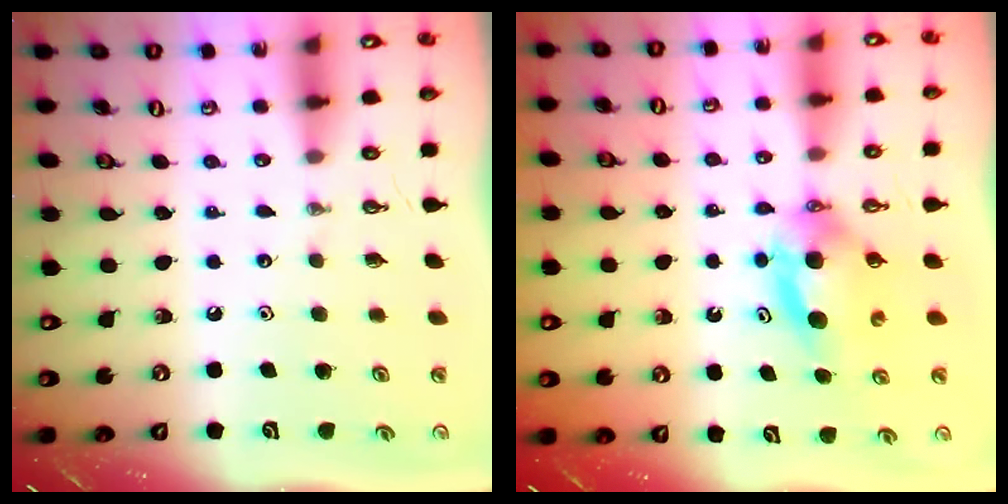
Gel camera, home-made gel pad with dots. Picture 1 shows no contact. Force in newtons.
{"total": 6.6, "press": 6.2, "slide": 2.5}